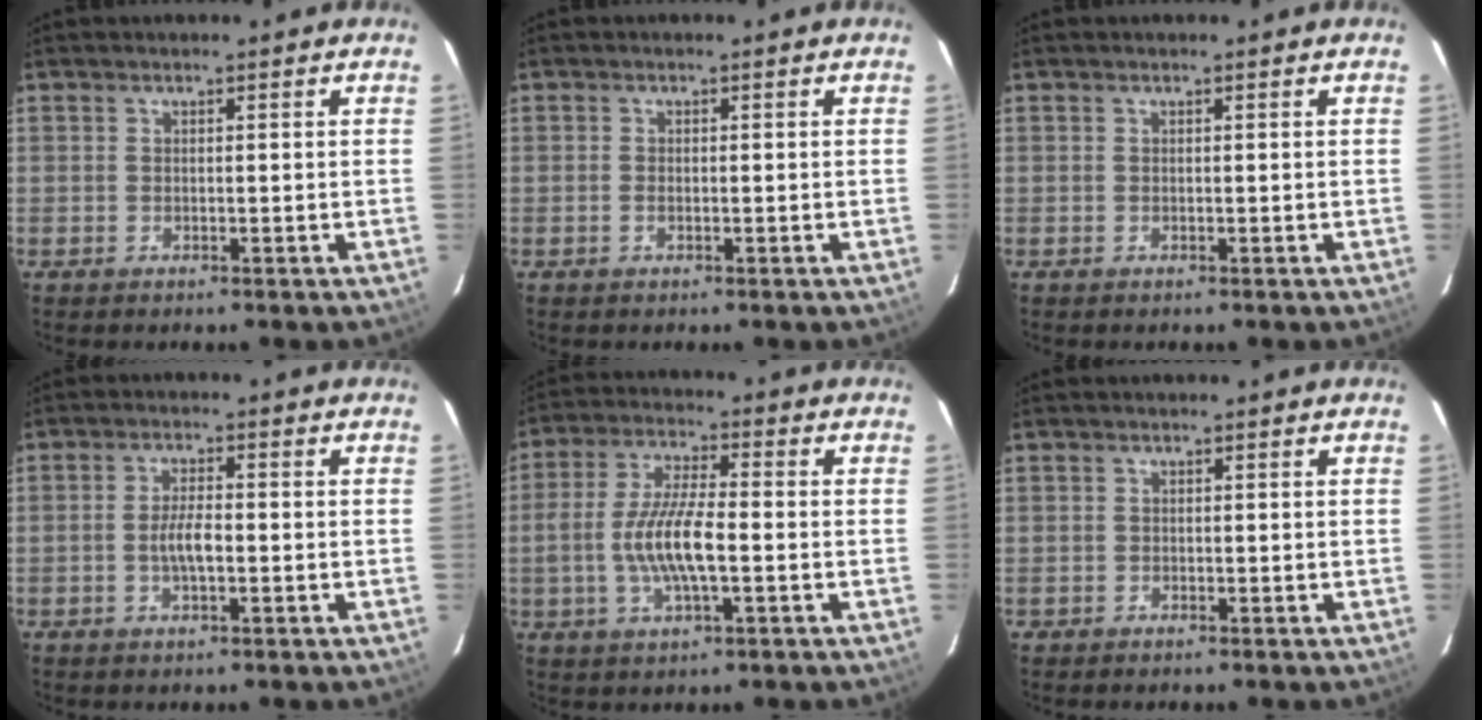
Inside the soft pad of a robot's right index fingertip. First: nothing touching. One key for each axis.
{"total": 0.8, "fx": -0.3, "fy": 0.4, "fz": 0.6, "tx": -0.014, "ty": 0.000, "tz": -0.006}
{"total": 0.0}
{"total": 4.0, "fx": -0.9, "fy": 1.1, "fz": 3.7, "tx": -0.074, "ty": 0.002, "tz": -0.017}
{"total": 10.8, "fx": -2.1, "fy": 3.0, "fz": 10.1, "tx": -0.206, "ty": 0.001, "tz": -0.041}
{"total": 0.8, "fx": -0.3, "fy": 0.7, "fz": -0.1, "tx": -0.001, "ty": 0.003, "tz": -0.004}